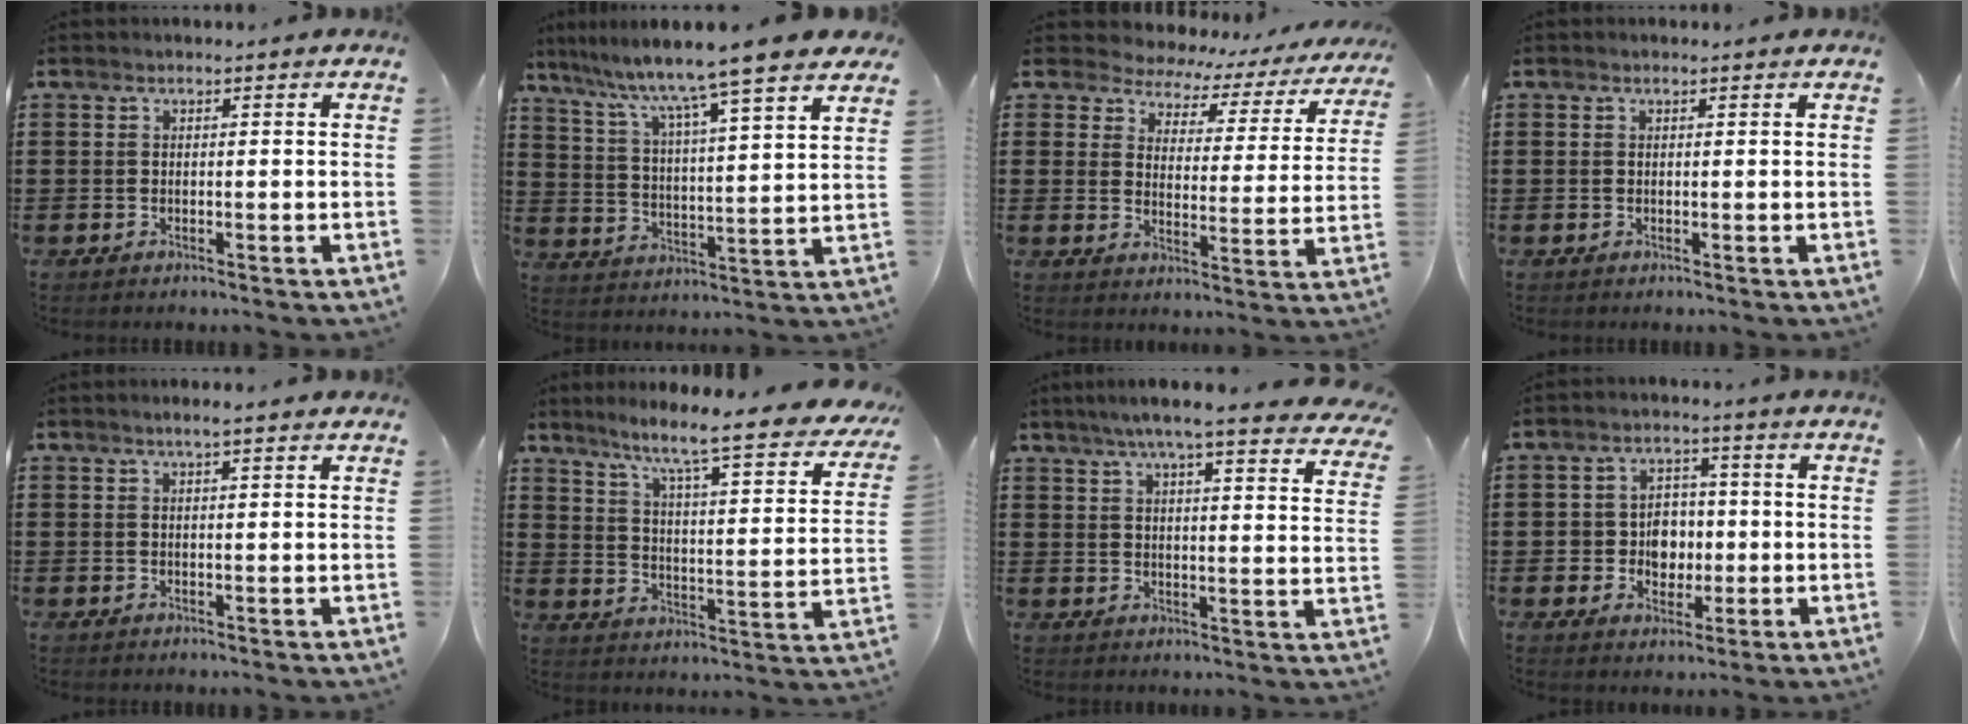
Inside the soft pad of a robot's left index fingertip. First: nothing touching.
{"total": 7.7, "force": [6.4, -1.6, 3.9], "torque": [-0.103, -0.055, 0.096]}
{"total": 3.5, "force": [3.1, 1.5, 0.3], "torque": [-0.032, -0.025, 0.046]}
{"total": 0.0}
{"total": 1.6, "force": [1.0, -0.2, 1.2], "torque": [-0.023, 0.000, 0.018]}
{"total": 6.9, "force": [5.6, -1.0, 3.9], "torque": [-0.093, -0.057, 0.078]}
{"total": 6.4, "force": [5.3, -0.4, 3.6], "torque": [-0.087, -0.022, 0.090]}
{"total": 5.0, "force": [-0.5, 4.5, 2.2], "torque": [-0.048, 0.009, -0.012]}